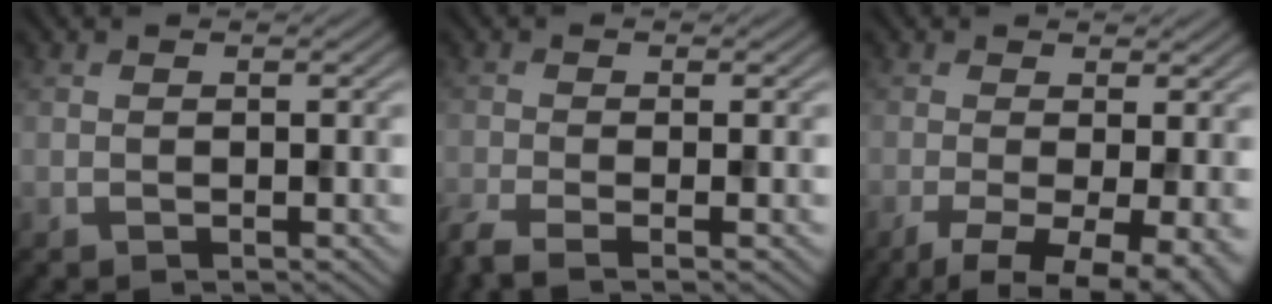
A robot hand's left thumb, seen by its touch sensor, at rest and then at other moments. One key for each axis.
{"total": 3.7, "fx": -2.4, "fy": 0.7, "fz": 2.7, "tx": -0.046, "ty": -0.006, "tz": -0.056}
{"total": 8.4, "fx": -3.5, "fy": 2.6, "fz": 7.1, "tx": -0.129, "ty": -0.020, "tz": -0.053}